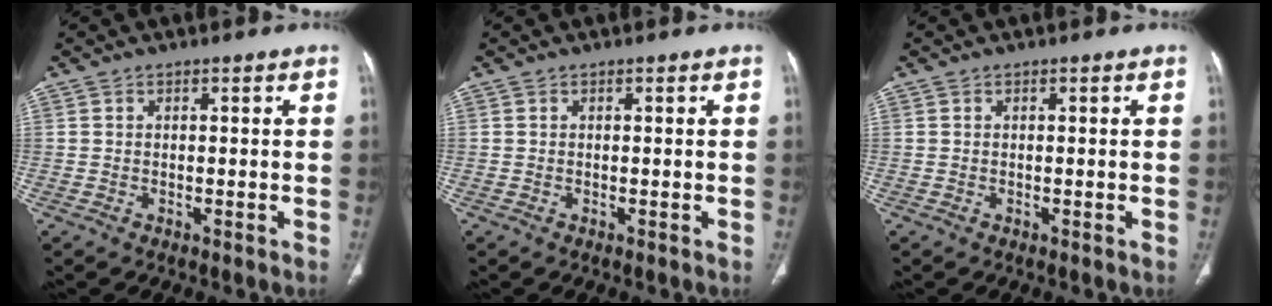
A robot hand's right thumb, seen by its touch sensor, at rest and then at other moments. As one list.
[{"total": 0.0}, {"total": 0.0}]